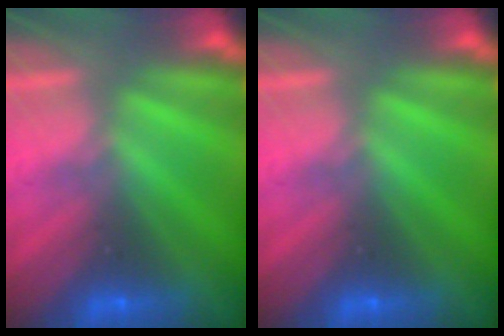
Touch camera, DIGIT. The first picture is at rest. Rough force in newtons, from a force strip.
{"total": 0.0}